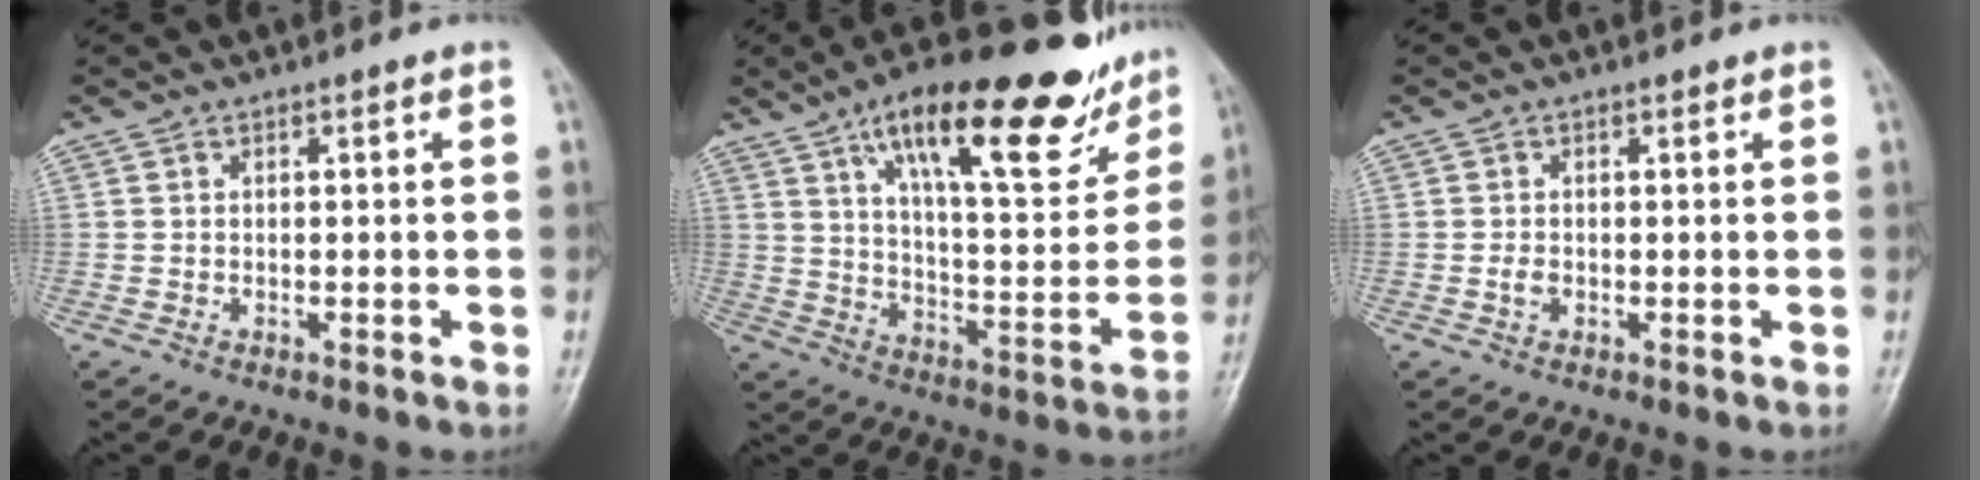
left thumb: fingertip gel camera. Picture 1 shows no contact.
{"total": 25.3, "force": [15.4, 8.2, 18.4], "torque": [-0.231, -0.044, 0.240]}
{"total": 1.2, "force": [-0.1, 0.9, 0.8], "torque": [-0.014, 0.000, -0.002]}